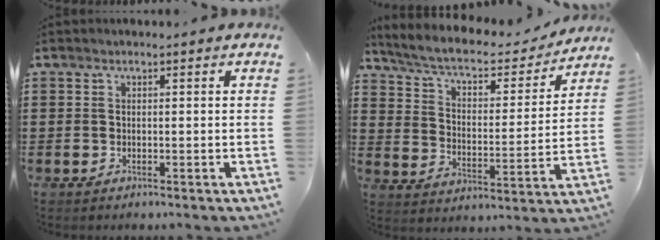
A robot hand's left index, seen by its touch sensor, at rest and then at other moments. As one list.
[{"total": 5.6, "force": [4.7, 1.4, 2.8], "torque": [-0.077, -0.030, 0.074]}]